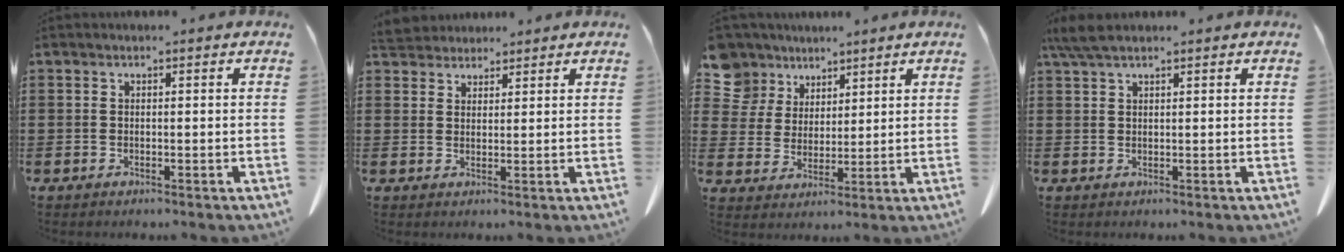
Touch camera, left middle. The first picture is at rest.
{"total": 3.3, "force": [3.1, 0.9, 0.1], "torque": [-0.012, -0.004, 0.061]}
{"total": 7.7, "force": [5.7, 5.0, 1.2], "torque": [-0.058, -0.017, 0.107]}
{"total": 3.6, "force": [2.6, 0.8, 2.5], "torque": [-0.061, 0.002, 0.047]}